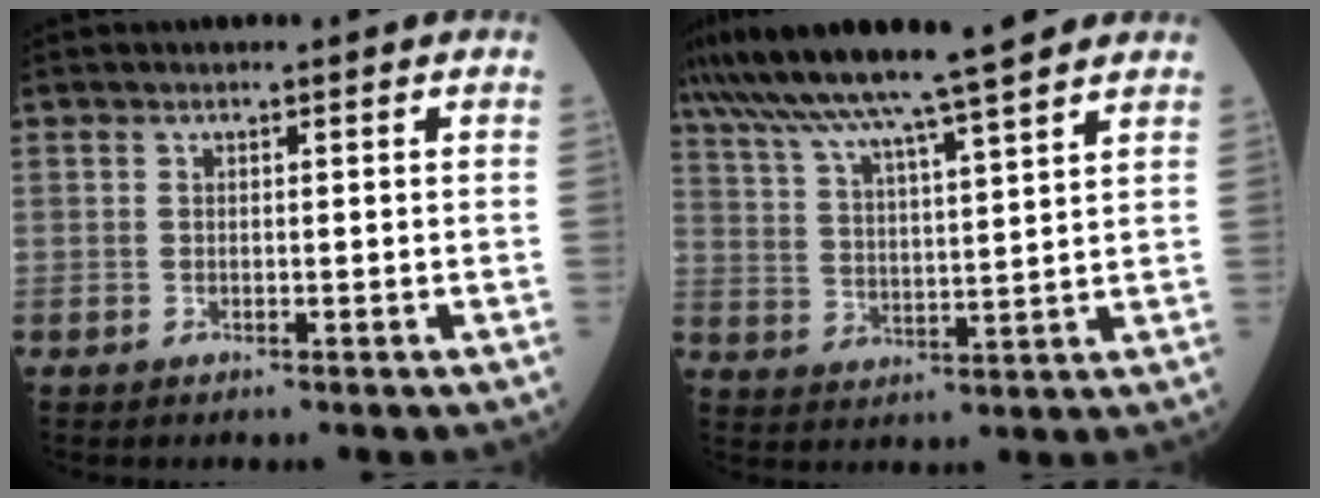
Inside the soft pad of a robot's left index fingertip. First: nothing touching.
{"total": 18.2, "force": [15.4, 0.0, 9.8], "torque": [-0.176, 0.032, 0.243]}